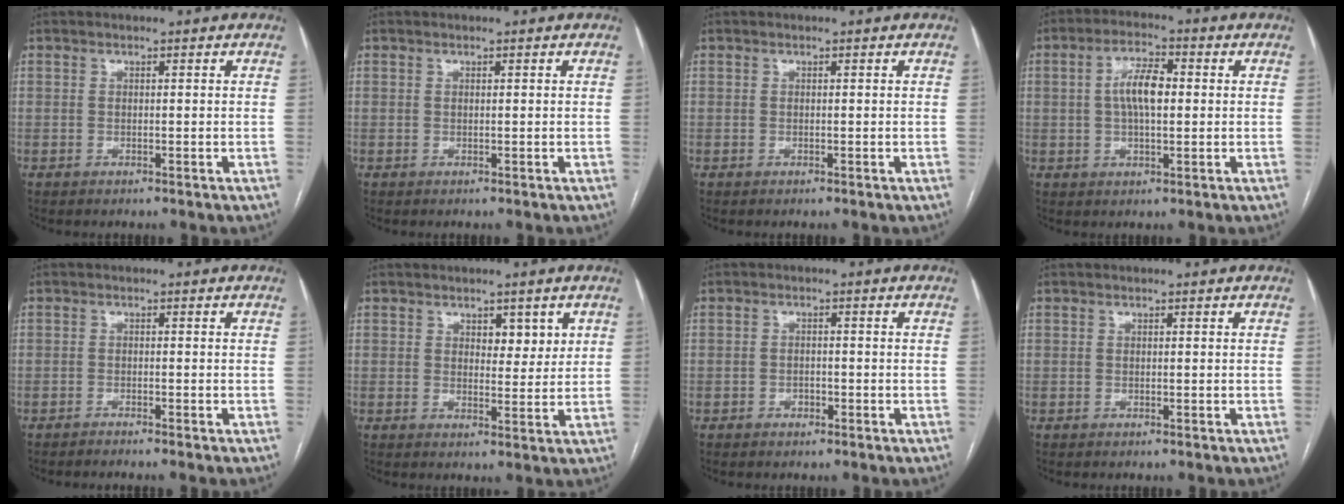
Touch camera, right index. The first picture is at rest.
{"total": 0.0}
{"total": 0.0}
{"total": 6.5, "force": [0.6, 2.3, 6.0], "torque": [-0.117, 0.013, 0.008]}
{"total": 2.4, "force": [-2.2, -0.3, 0.9], "torque": [-0.009, 0.001, -0.030]}
{"total": 3.5, "force": [1.7, 2.0, 2.3], "torque": [-0.024, -0.003, 0.025]}
{"total": 1.6, "force": [-1.0, 1.2, 0.6], "torque": [-0.007, 0.006, -0.013]}
{"total": 0.0}